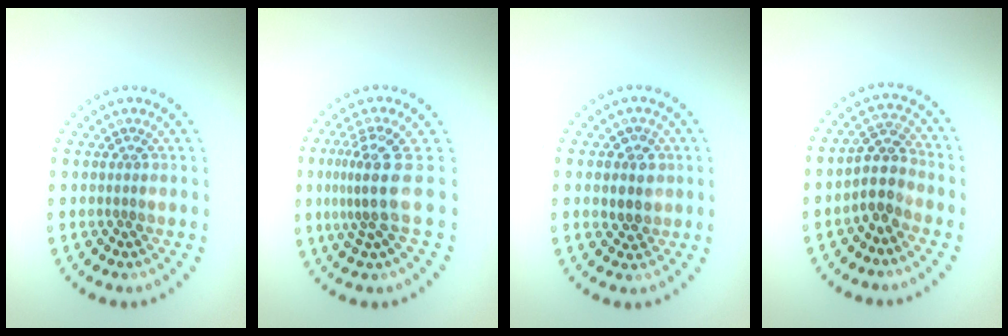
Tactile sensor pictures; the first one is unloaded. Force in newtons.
{"total": 3.5, "press": 2.4, "slide": 2.5}
{"total": 2.6, "press": 2.5, "slide": 0.7}
{"total": 2.9, "press": 2.4, "slide": 1.6}